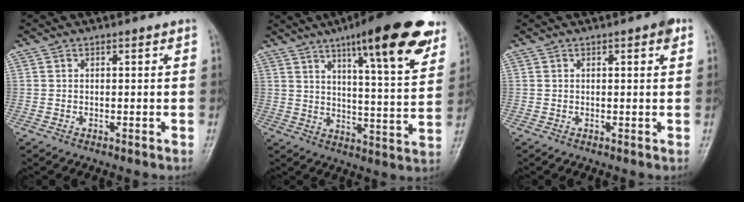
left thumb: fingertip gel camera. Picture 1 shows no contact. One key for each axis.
{"total": 20.8, "fx": 12.5, "fy": 4.4, "fz": 16.1, "tx": -0.198, "ty": -0.045, "tz": 0.178}
{"total": 4.1, "fx": 2.1, "fy": 1.1, "fz": 3.3, "tx": -0.036, "ty": -0.006, "tz": 0.022}